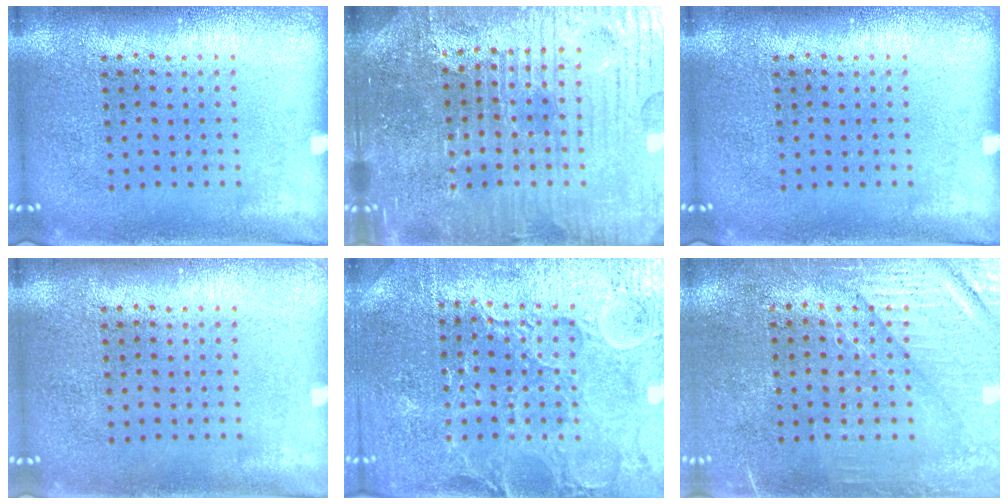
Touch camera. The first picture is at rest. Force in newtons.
{"total": 5.5, "press": 5.2, "slide": 1.8}
{"total": 0.0}
{"total": 0.0}
{"total": 4.2, "press": 4.0, "slide": 1.1}
{"total": 3.4, "press": 3.1, "slide": 1.4}